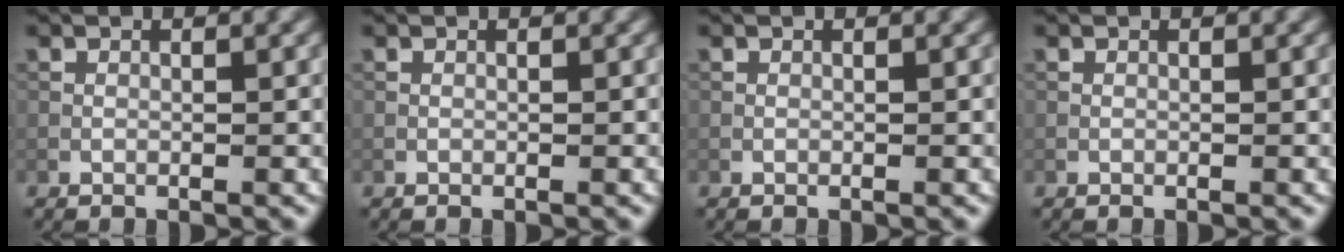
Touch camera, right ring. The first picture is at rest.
{"total": 0.0}
{"total": 0.0}
{"total": 0.0}